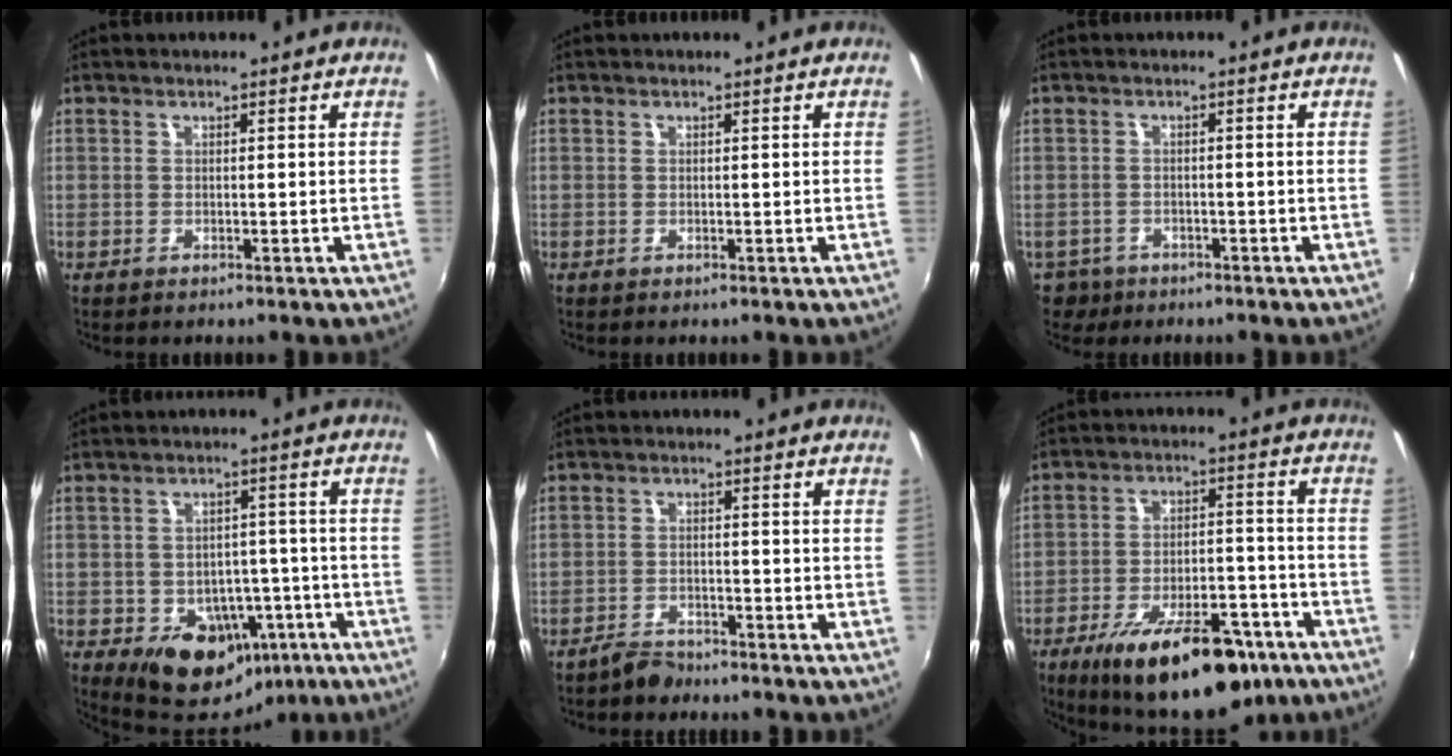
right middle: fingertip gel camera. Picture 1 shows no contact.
{"total": 0.0}
{"total": 4.5, "force": [-2.8, 3.3, 1.0], "torque": [-0.036, -0.003, -0.043]}
{"total": 12.2, "force": [-5.8, 9.2, 5.4], "torque": [-0.094, 0.028, -0.051]}
{"total": 3.3, "force": [-3.1, 1.0, 0.6], "torque": [-0.023, 0.003, -0.054]}
{"total": 21.1, "force": [-13.8, 7.9, 13.9], "torque": [-0.226, -0.012, -0.193]}